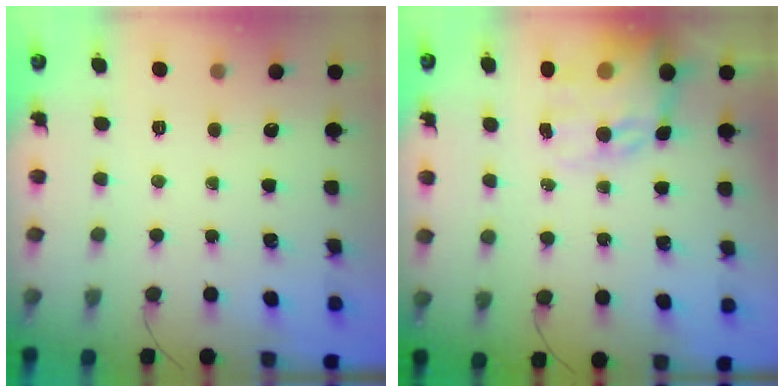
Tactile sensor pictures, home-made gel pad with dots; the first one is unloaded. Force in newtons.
{"total": 15.8, "press": 15.3, "slide": 4.1}